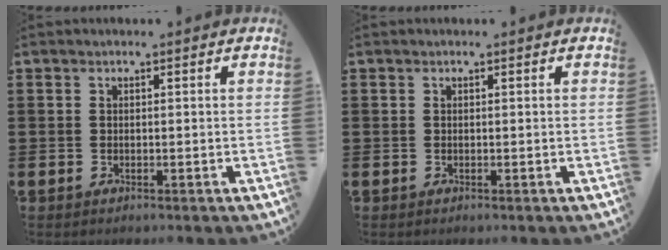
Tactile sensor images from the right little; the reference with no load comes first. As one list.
[{"total": 0.0}]